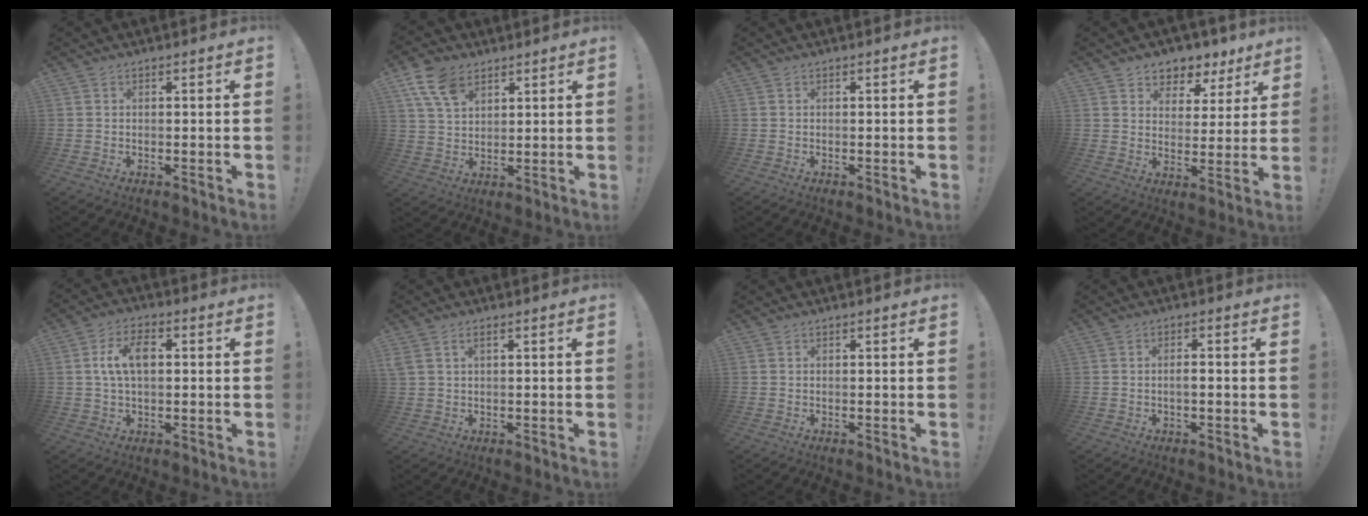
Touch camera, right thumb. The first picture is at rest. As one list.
[{"total": 10.3, "force": [5.8, 6.5, 5.5], "torque": [-0.099, -0.014, 0.115]}, {"total": 0.0}, {"total": 6.4, "force": [4.2, 4.8, 0.9], "torque": [-0.008, -0.039, 0.081]}, {"total": 8.6, "force": [1.4, 4.7, 7.1], "torque": [-0.118, 0.006, 0.022]}, {"total": 2.7, "force": [1.2, 1.3, 2.0], "torque": [-0.045, 0.004, 0.024]}, {"total": 0.0}, {"total": 2.2, "force": [-0.8, 0.4, 2.0], "torque": [-0.043, 0.007, -0.013]}]